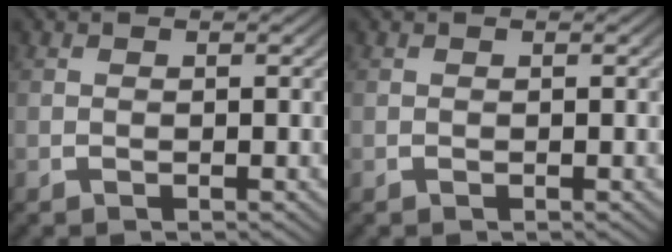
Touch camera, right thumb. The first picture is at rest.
{"total": 0.0}